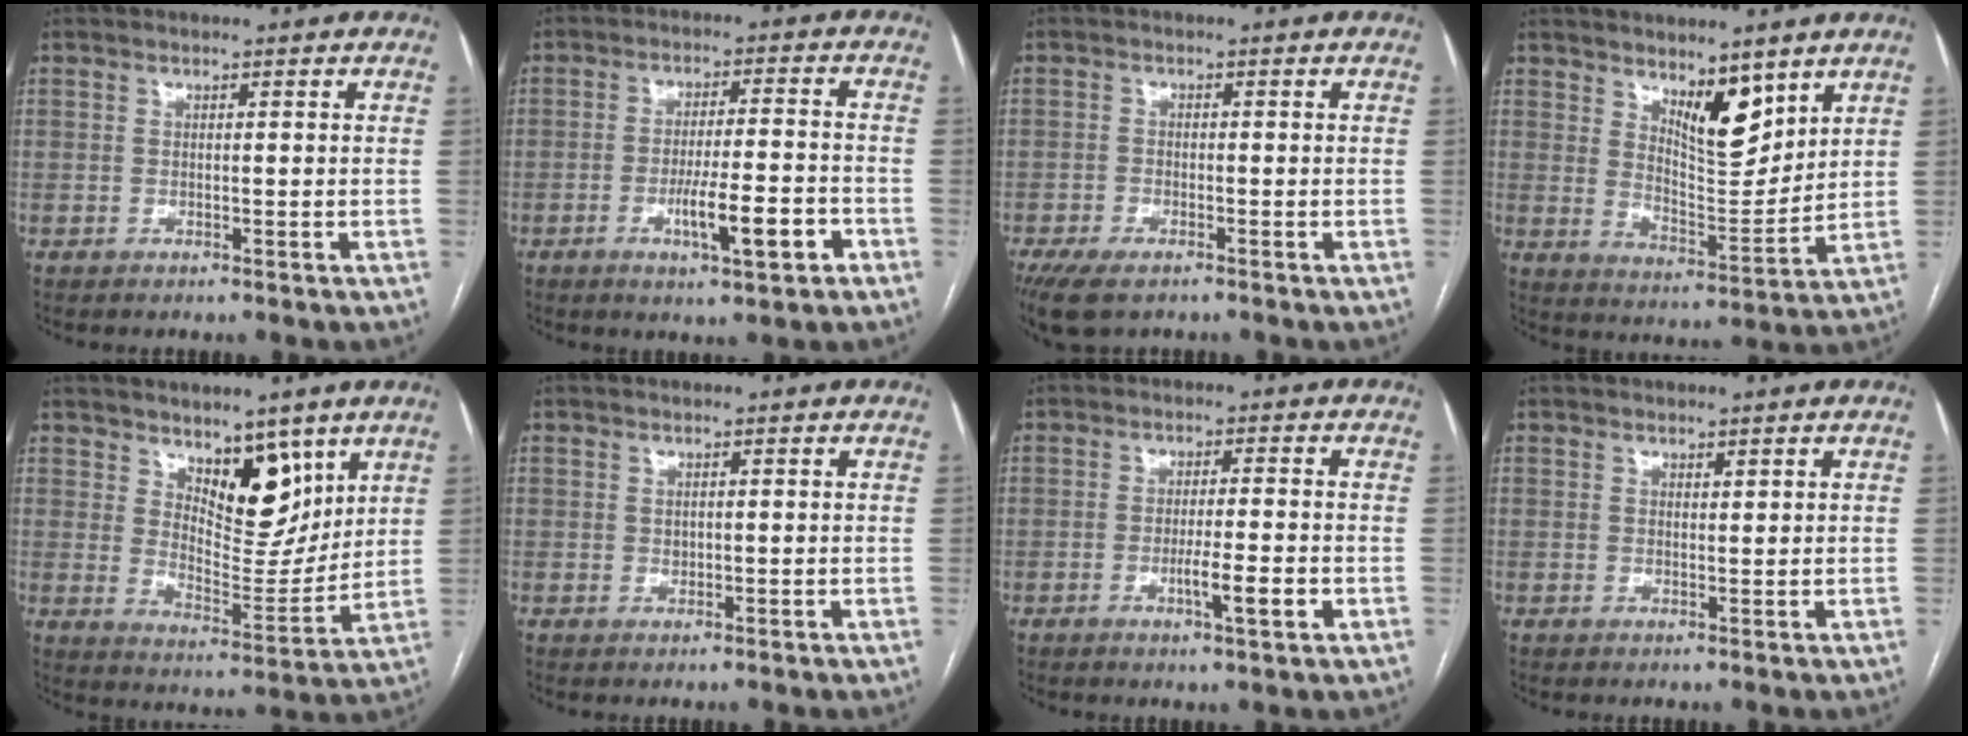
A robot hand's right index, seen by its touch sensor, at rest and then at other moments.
{"total": 8.3, "force": [-3.6, 1.1, 7.4], "torque": [-0.123, -0.001, -0.052]}
{"total": 6.1, "force": [-4.4, 2.4, 3.6], "torque": [-0.068, -0.011, -0.074]}
{"total": 8.1, "force": [5.3, 2.9, 5.4], "torque": [-0.093, -0.013, 0.099]}
{"total": 9.5, "force": [5.9, 4.3, 6.2], "torque": [-0.090, -0.012, 0.106]}
{"total": 0.7, "force": [0.1, 0.6, 0.4], "torque": [-0.006, 0.000, 0.003]}
{"total": 5.2, "force": [-1.8, 0.2, 4.9], "torque": [-0.079, -0.005, -0.027]}
{"total": 0.7, "force": [0.6, 0.2, 0.3], "torque": [-0.005, -0.005, 0.008]}